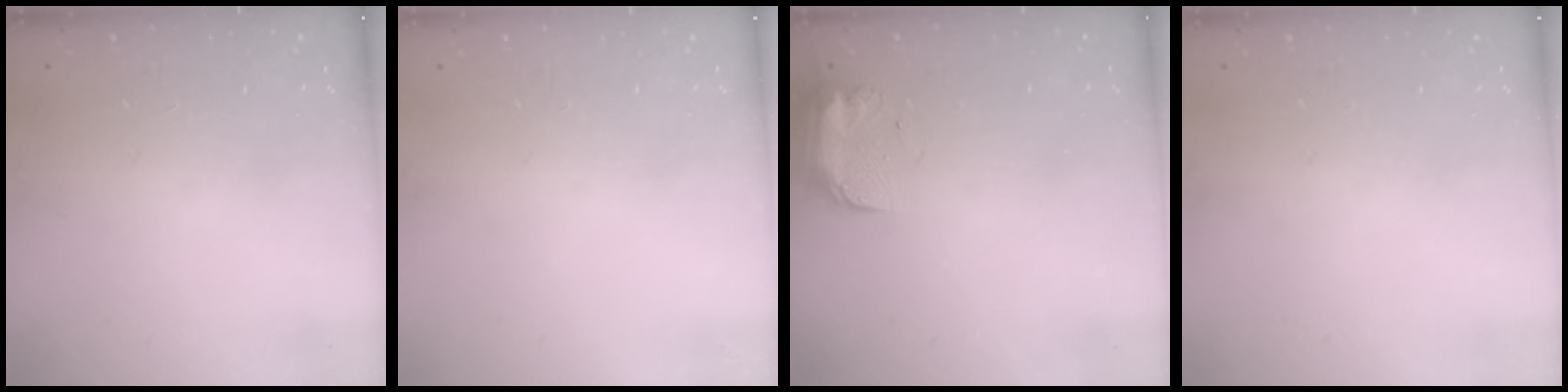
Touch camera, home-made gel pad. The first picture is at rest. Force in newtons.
{"total": 0.0}
{"total": 9.2, "press": 9.2, "slide": 0.6}
{"total": 0.0}